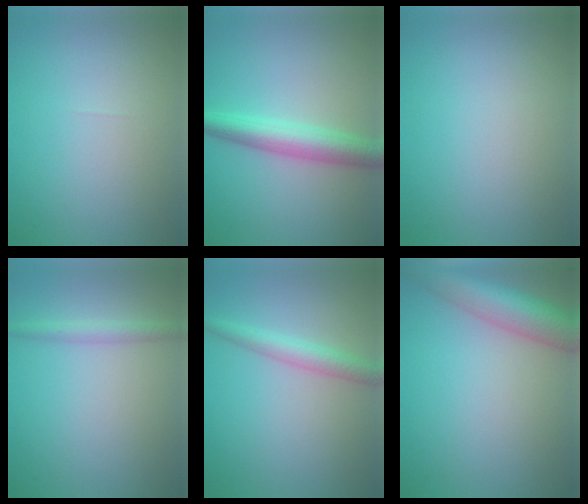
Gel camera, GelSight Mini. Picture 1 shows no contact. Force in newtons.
{"total": 4.5, "press": 4.5, "slide": 0.1}
{"total": 0.0}
{"total": 1.8, "press": 1.8, "slide": 0.1}
{"total": 2.7, "press": 2.7, "slide": 0.1}
{"total": 7.4, "press": 7.4, "slide": 0.5}